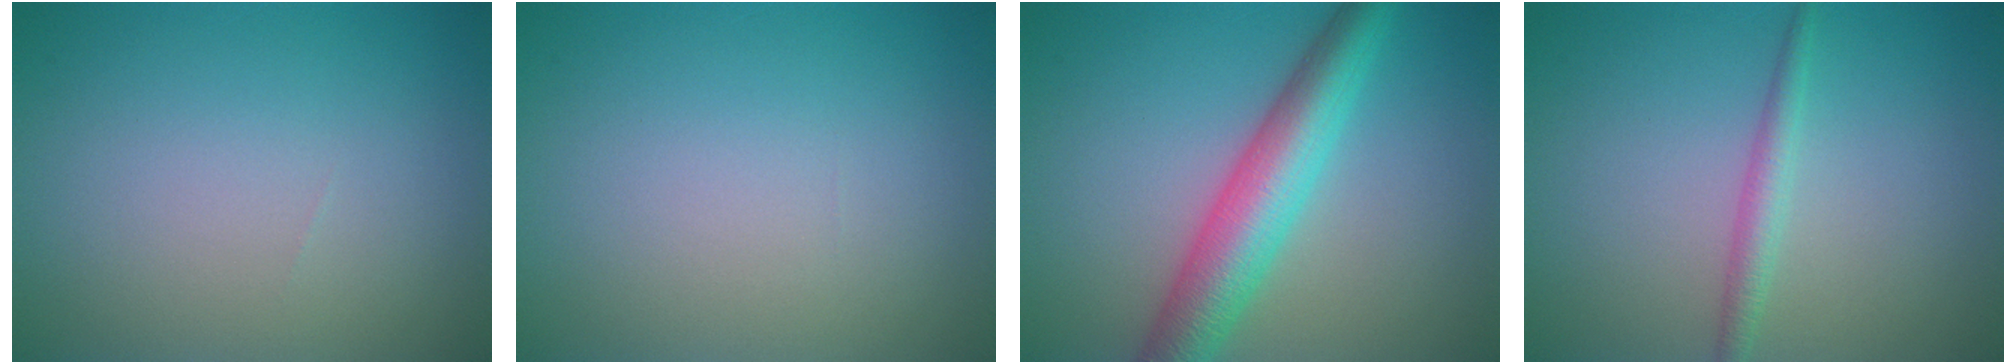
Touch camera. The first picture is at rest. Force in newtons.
{"total": 0.0}
{"total": 6.5, "press": 6.5, "slide": 0.1}
{"total": 1.7, "press": 1.7, "slide": 0.0}